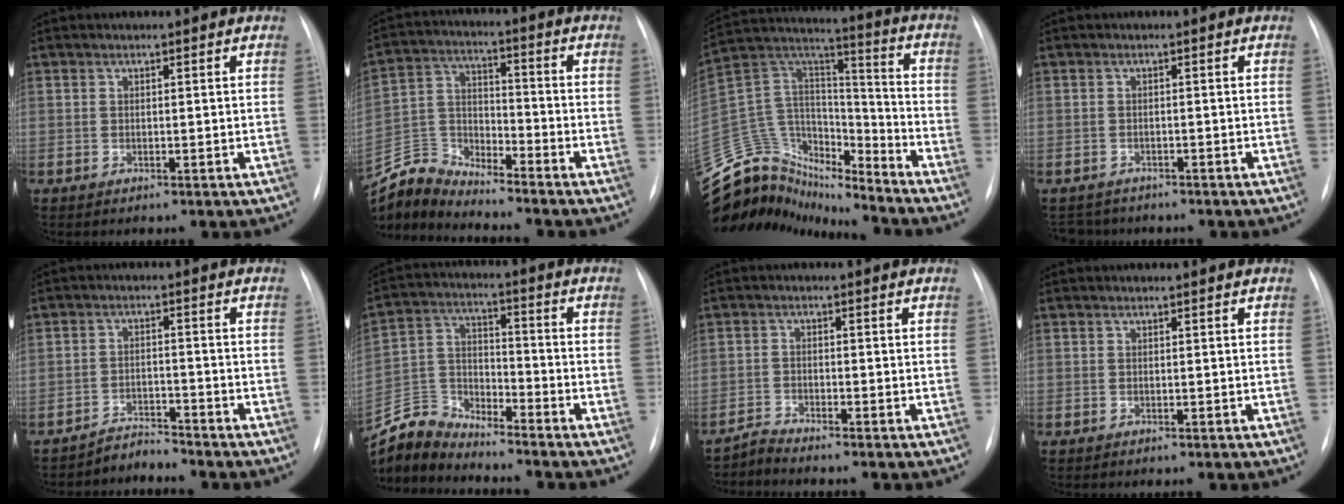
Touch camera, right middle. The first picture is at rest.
{"total": 8.4, "force": [-8.3, -0.1, -0.8], "torque": [0.000, 0.023, -0.165]}
{"total": 21.6, "force": [-19.7, 7.3, 4.8], "torque": [-0.128, 0.068, -0.332]}
{"total": 3.3, "force": [-3.0, 1.3, -0.4], "torque": [0.000, -0.006, -0.046]}
{"total": 3.2, "force": [-3.0, -0.3, -1.0], "torque": [0.018, -0.012, -0.049]}
{"total": 8.6, "force": [-8.5, 0.7, -0.4], "torque": [-0.008, 0.017, -0.171]}
{"total": 2.2, "force": [-2.0, -0.6, -0.6], "torque": [0.009, -0.017, -0.040]}
{"total": 0.0}